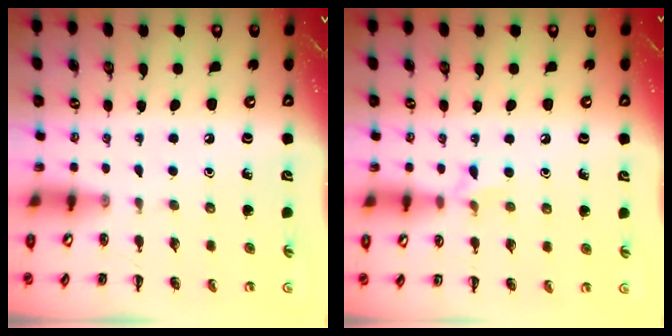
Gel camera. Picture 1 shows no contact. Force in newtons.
{"total": 5.2, "press": 4.9, "slide": 1.6}